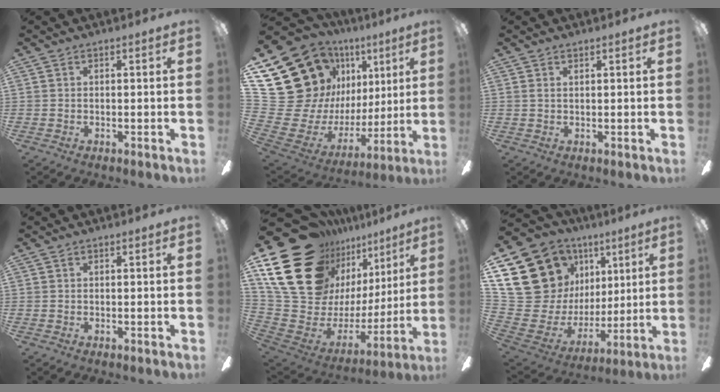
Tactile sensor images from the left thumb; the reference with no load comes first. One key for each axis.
{"total": 24.9, "fx": 11.0, "fy": 18.9, "fz": 12.0, "tx": -0.241, "ty": -0.094, "tz": 0.252}
{"total": 0.8, "fx": 0.6, "fy": 0.2, "fz": 0.5, "tx": -0.012, "ty": 0.001, "tz": 0.011}
{"total": 0.0}
{"total": 26.5, "fx": 14.2, "fy": 17.0, "fz": 14.5, "tx": -0.258, "ty": -0.103, "tz": 0.299}
{"total": 23.2, "fx": 9.6, "fy": 18.9, "fz": 9.4, "tx": -0.185, "ty": -0.071, "tz": 0.222}